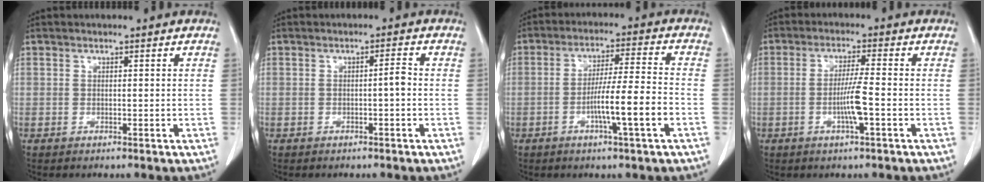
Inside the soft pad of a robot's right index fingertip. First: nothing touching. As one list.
[{"total": 1.7, "force": [-0.4, 0.1, 1.6], "torque": [-0.024, 0.003, -0.008]}, {"total": 9.1, "force": [-3.2, -0.5, 8.5], "torque": [-0.146, 0.001, -0.056]}, {"total": 5.0, "force": [-1.4, -0.4, 4.8], "torque": [-0.092, -0.005, -0.028]}]